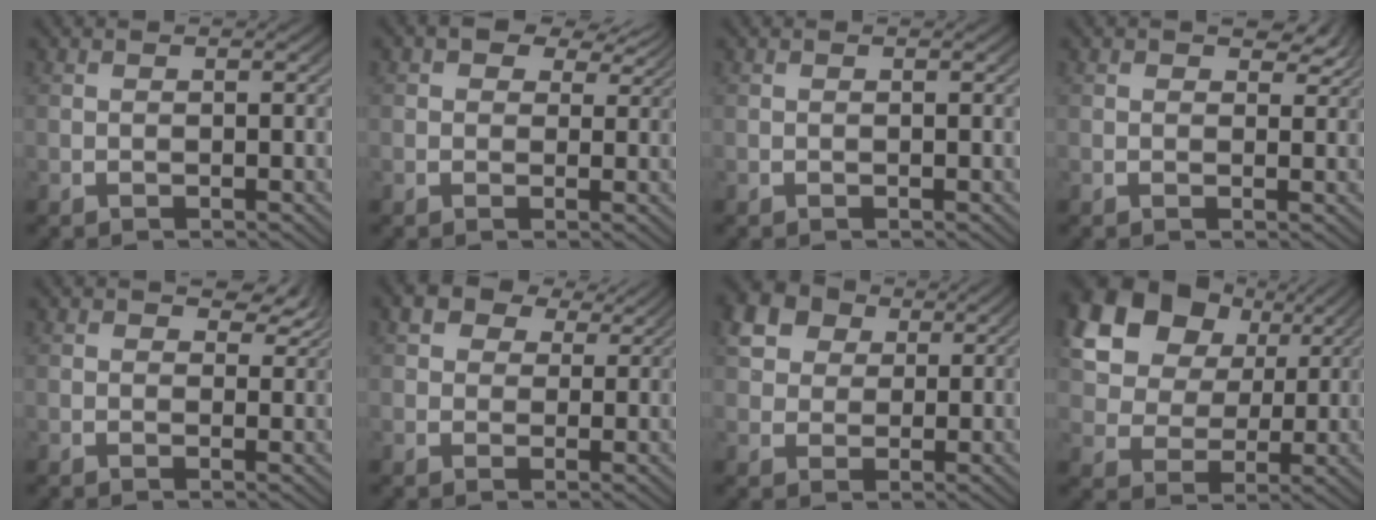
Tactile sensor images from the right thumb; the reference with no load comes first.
{"total": 3.7, "force": [2.4, 2.1, 1.9], "torque": [-0.020, 0.010, 0.031]}
{"total": 0.0}
{"total": 2.4, "force": [1.9, 1.0, 1.1], "torque": [-0.007, 0.003, 0.028]}
{"total": 2.9, "force": [2.1, 1.3, 1.5], "torque": [-0.014, 0.006, 0.030]}
{"total": 5.2, "force": [3.4, 3.2, 2.5], "torque": [-0.041, 0.007, 0.052]}
{"total": 8.0, "force": [3.5, 6.2, 3.7], "torque": [-0.083, -0.002, 0.057]}
{"total": 12.9, "force": [5.1, 9.3, 7.3], "torque": [-0.168, -0.008, 0.089]}